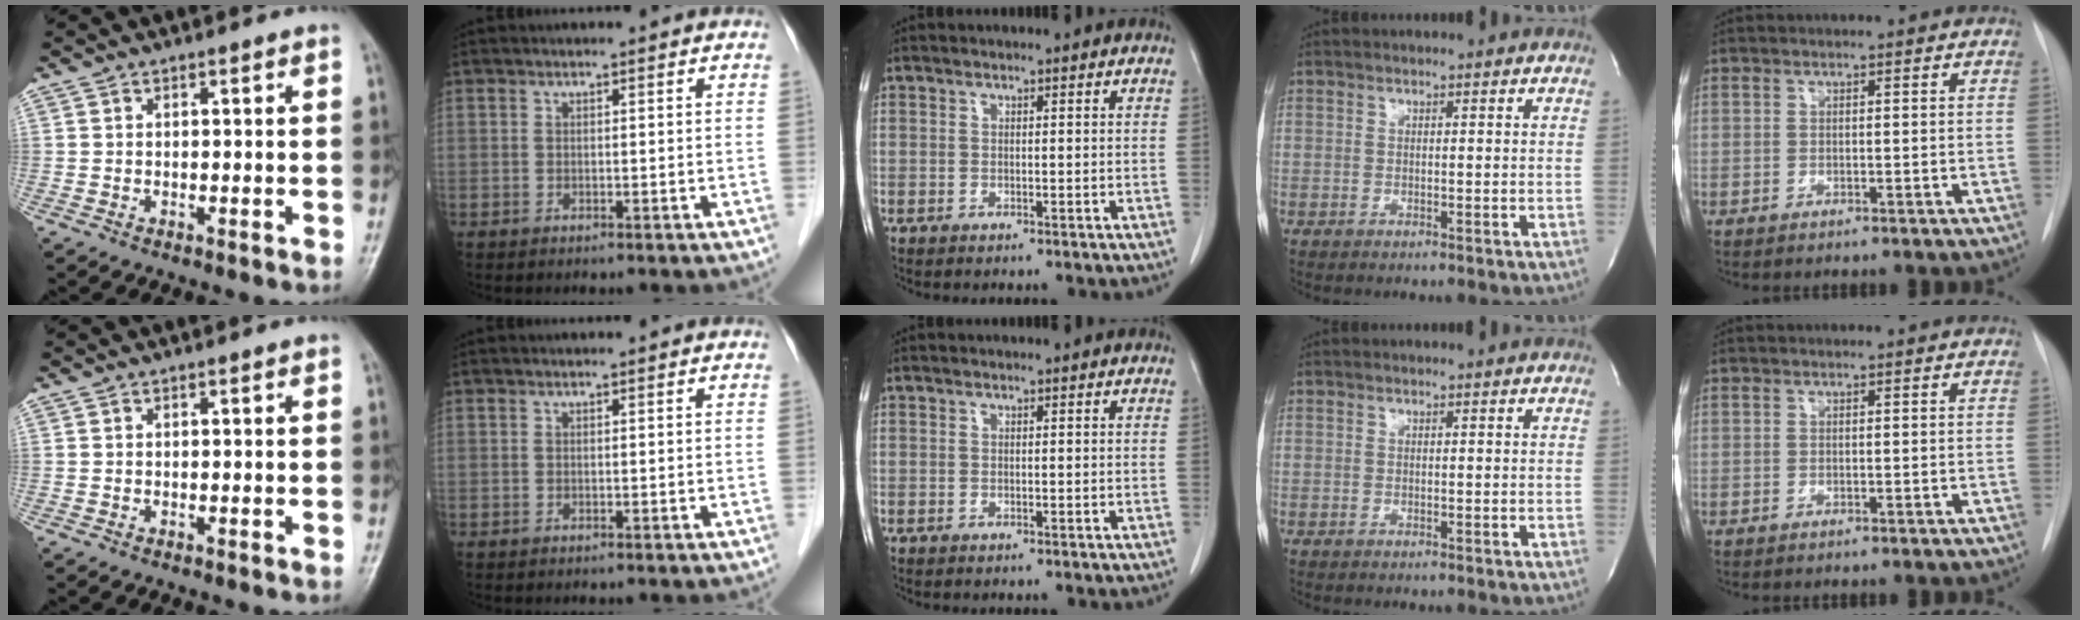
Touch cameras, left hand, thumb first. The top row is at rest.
{}